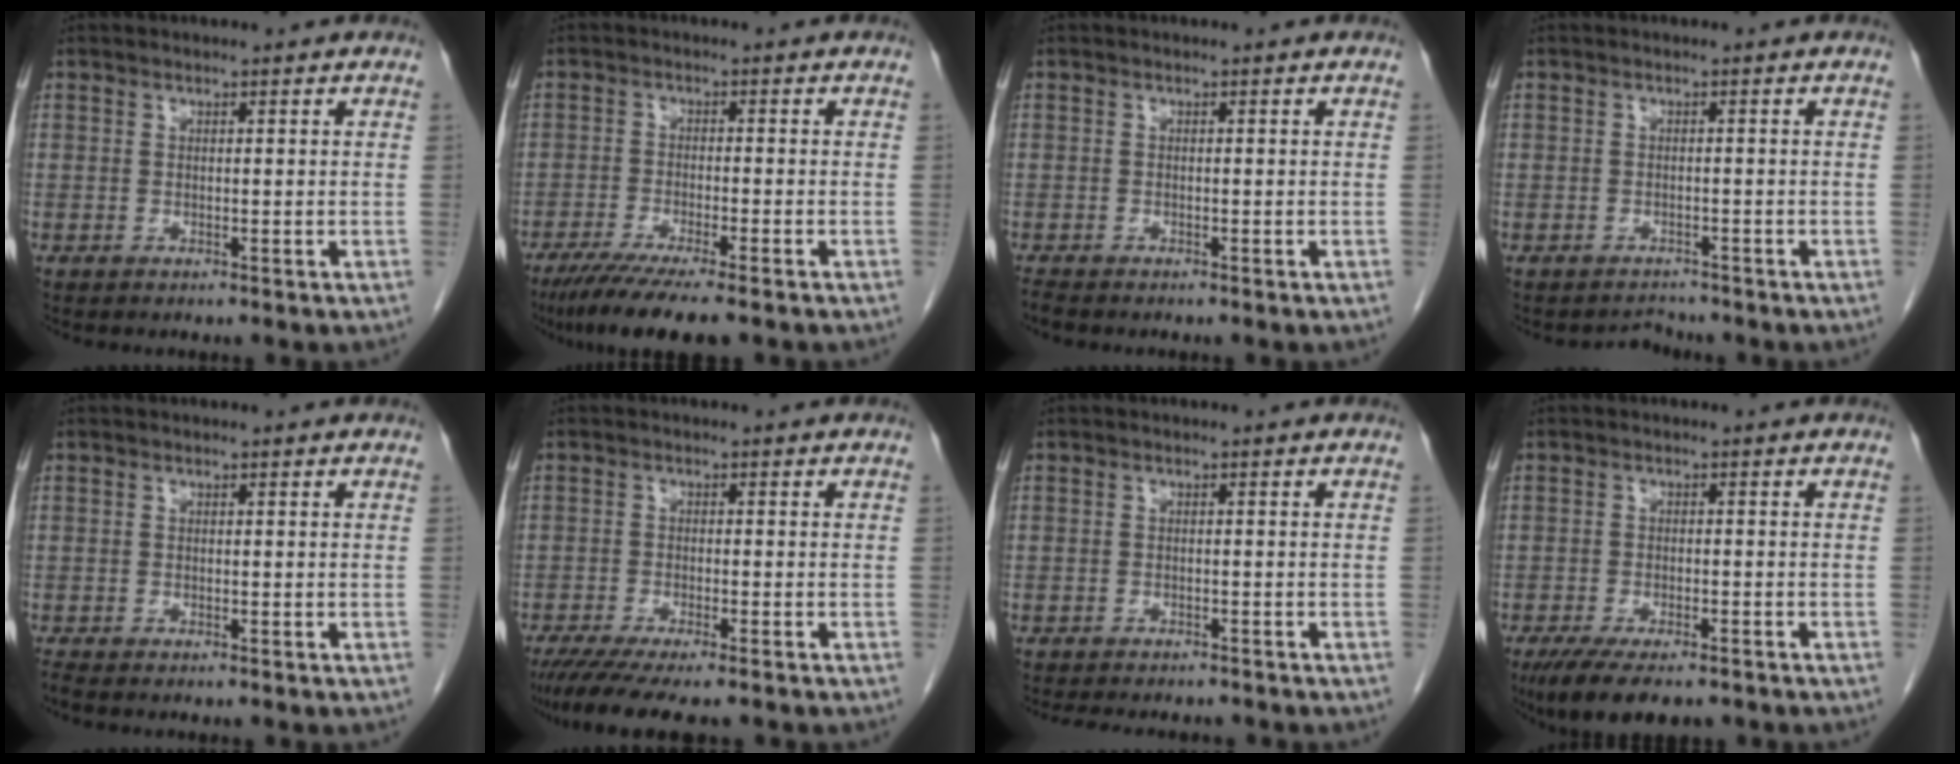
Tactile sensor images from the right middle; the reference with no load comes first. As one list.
[{"total": 9.2, "force": [-7.0, 0.2, 5.9], "torque": [-0.092, -0.023, -0.112]}, {"total": 1.4, "force": [-1.3, 0.3, 0.5], "torque": [-0.016, -0.005, -0.021]}, {"total": 1.7, "force": [-1.5, 0.6, -0.7], "torque": [0.002, -0.005, -0.025]}, {"total": 0.8, "force": [-0.8, -0.1, 0.2], "torque": [-0.012, -0.004, -0.016]}, {"total": 10.1, "force": [-8.2, 1.2, 5.7], "torque": [-0.083, -0.021, -0.129]}, {"total": 7.9, "force": [-7.0, 2.2, 2.9], "torque": [-0.042, -0.005, -0.091]}, {"total": 9.3, "force": [-7.0, 2.9, 5.4], "torque": [-0.083, -0.014, -0.107]}]